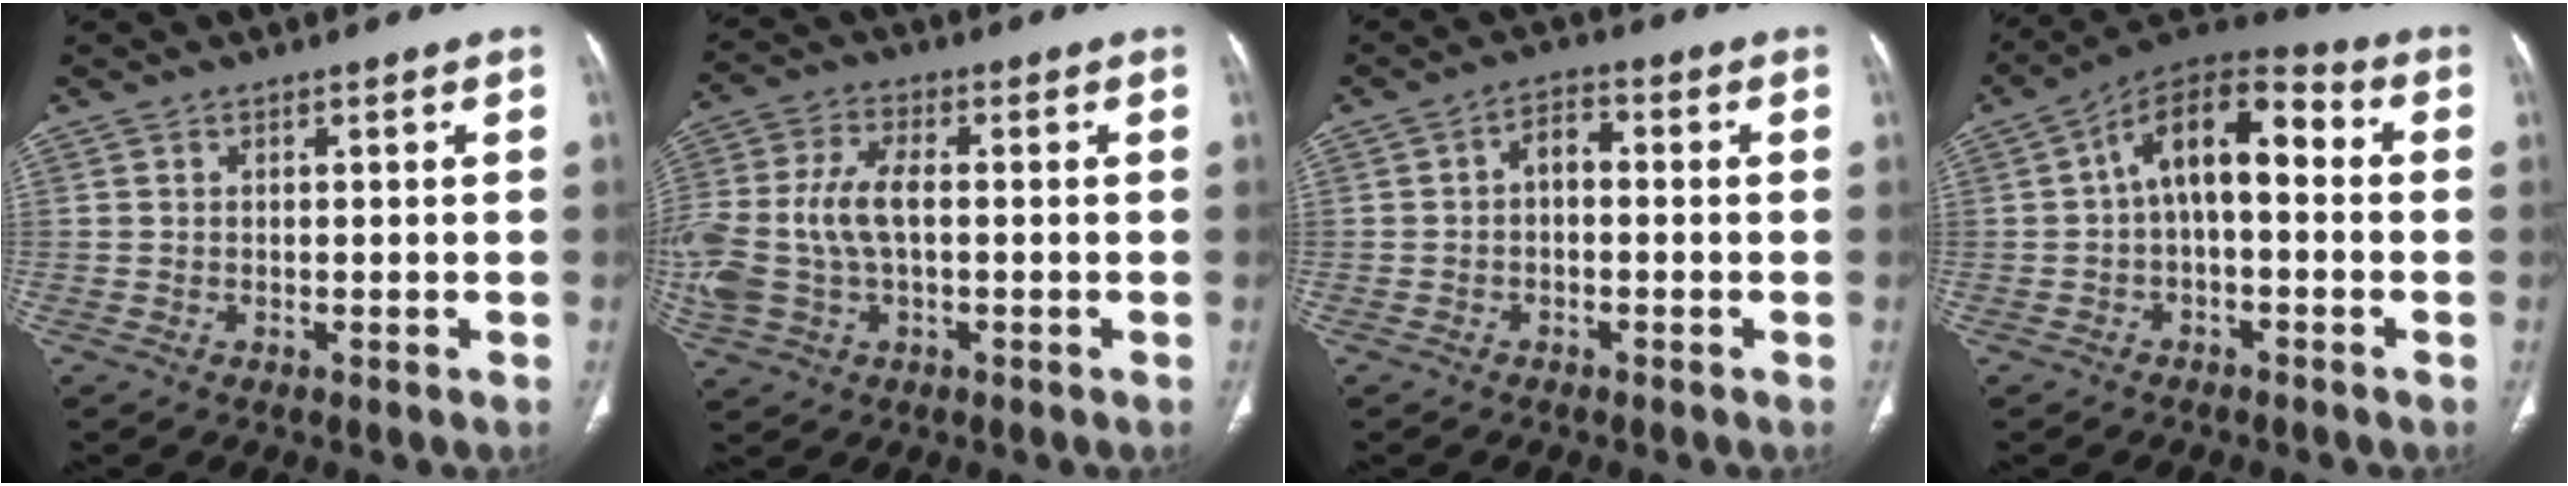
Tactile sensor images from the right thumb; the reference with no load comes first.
{"total": 15.1, "force": [-0.8, 9.0, 12.0], "torque": [-0.291, 0.016, -0.012]}
{"total": 3.8, "force": [-0.4, 2.3, 2.9], "torque": [-0.040, 0.017, -0.016]}
{"total": 12.7, "force": [0.7, 6.5, 10.9], "torque": [-0.157, 0.048, -0.003]}